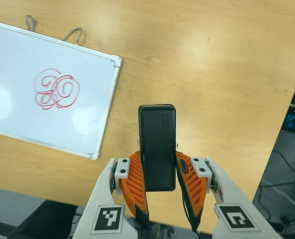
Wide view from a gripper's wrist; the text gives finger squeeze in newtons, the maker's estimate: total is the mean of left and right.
{"total": 4.8, "left": 3.5, "right": 6.2}